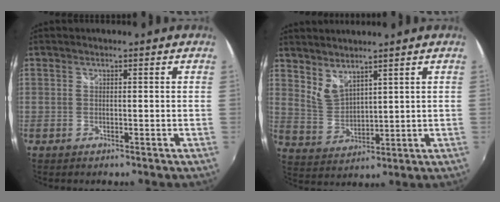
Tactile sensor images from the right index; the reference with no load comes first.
{"total": 5.9, "force": [4.8, 2.1, 2.7], "torque": [-0.049, -0.004, 0.101]}